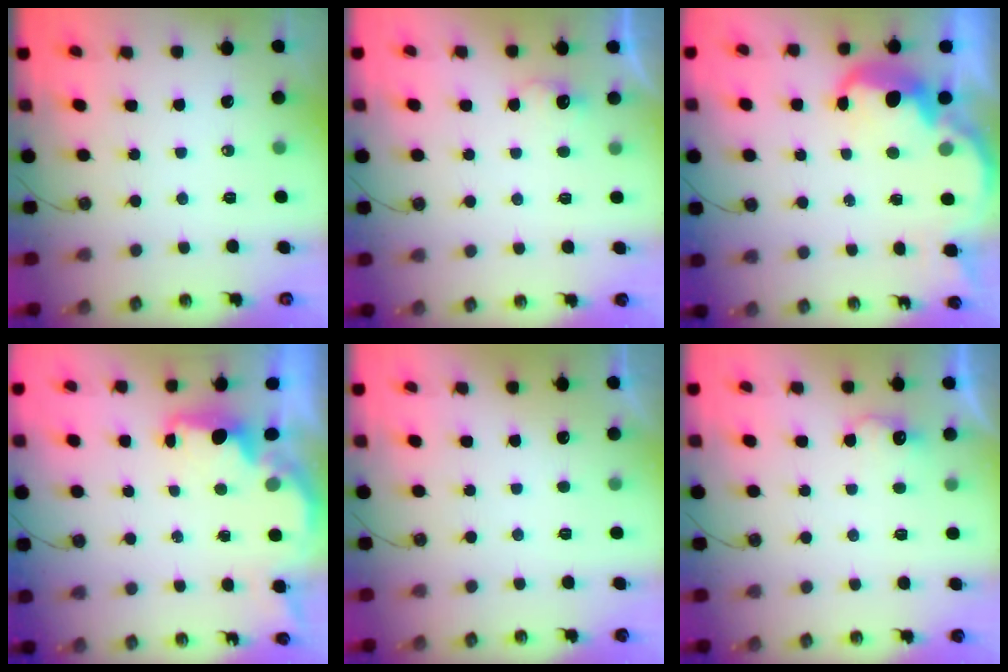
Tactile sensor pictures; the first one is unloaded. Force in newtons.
{"total": 5.1, "press": 5.0, "slide": 0.9}
{"total": 4.8, "press": 4.7, "slide": 0.7}
{"total": 1.8, "press": 1.7, "slide": 0.6}
{"total": 0.0}
{"total": 8.2, "press": 8.1, "slide": 1.0}